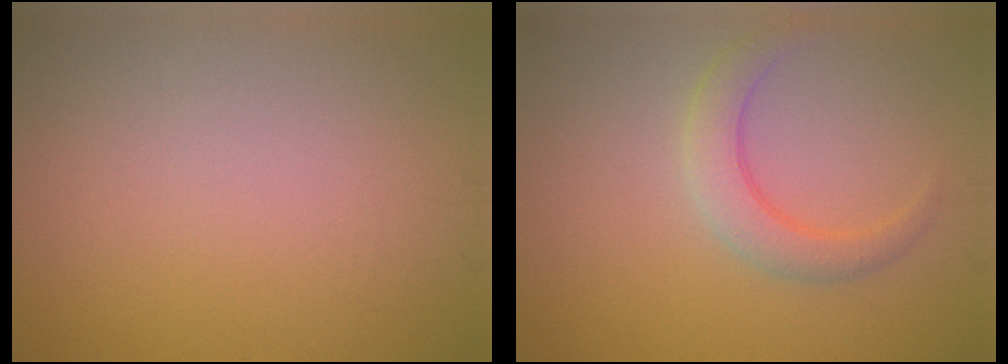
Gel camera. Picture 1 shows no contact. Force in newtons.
{"total": 3.0, "press": 3.0, "slide": 0.0}